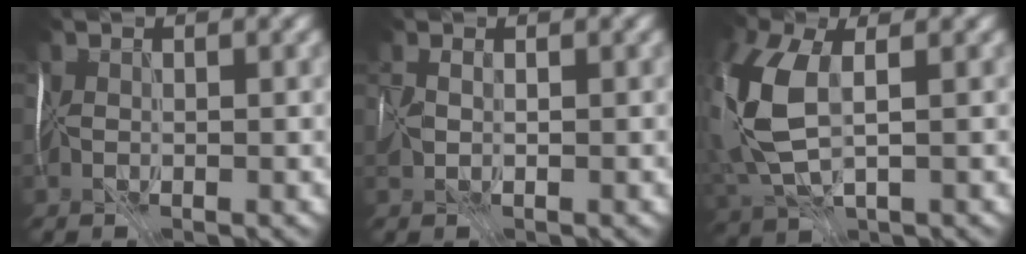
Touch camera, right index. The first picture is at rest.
{"total": 0.7, "force": [0.3, -0.4, -0.4], "torque": [0.014, -0.002, 0.015]}
{"total": 7.1, "force": [1.2, 3.9, 5.8], "torque": [-0.175, -0.003, 0.034]}